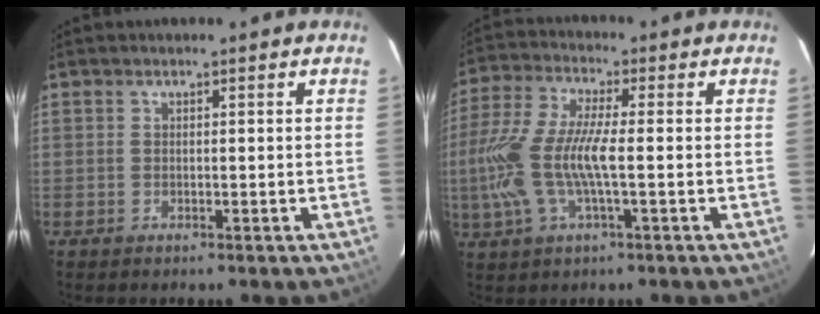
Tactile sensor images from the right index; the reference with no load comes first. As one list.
[{"total": 14.3, "force": [-2.1, 3.4, 13.7], "torque": [-0.284, -0.003, -0.043]}]